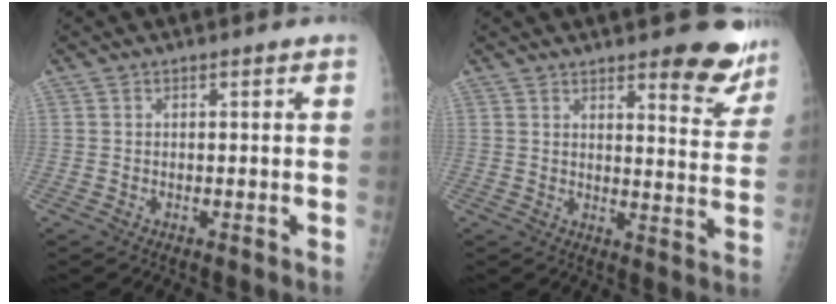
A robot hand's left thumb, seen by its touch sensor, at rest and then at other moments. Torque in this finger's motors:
{"motor_torque": [0.11, 0.15, 0.02, 0.17, 0.03]}